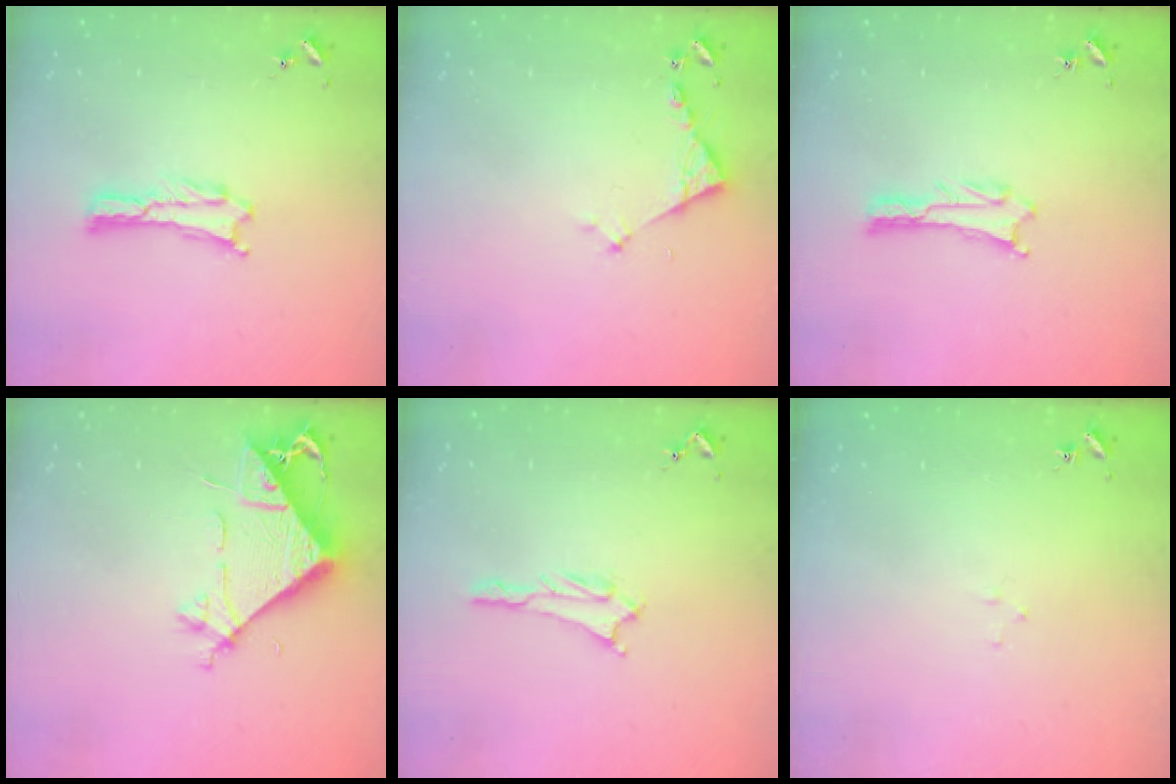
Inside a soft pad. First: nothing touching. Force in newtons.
{"total": 3.5, "press": 3.5, "slide": 0.3}
{"total": 0.8, "press": 0.7, "slide": 0.1}
{"total": 7.6, "press": 7.5, "slide": 1.2}
{"total": 1.1, "press": 1.0, "slide": 0.1}
{"total": 1.6, "press": 1.6, "slide": 0.1}